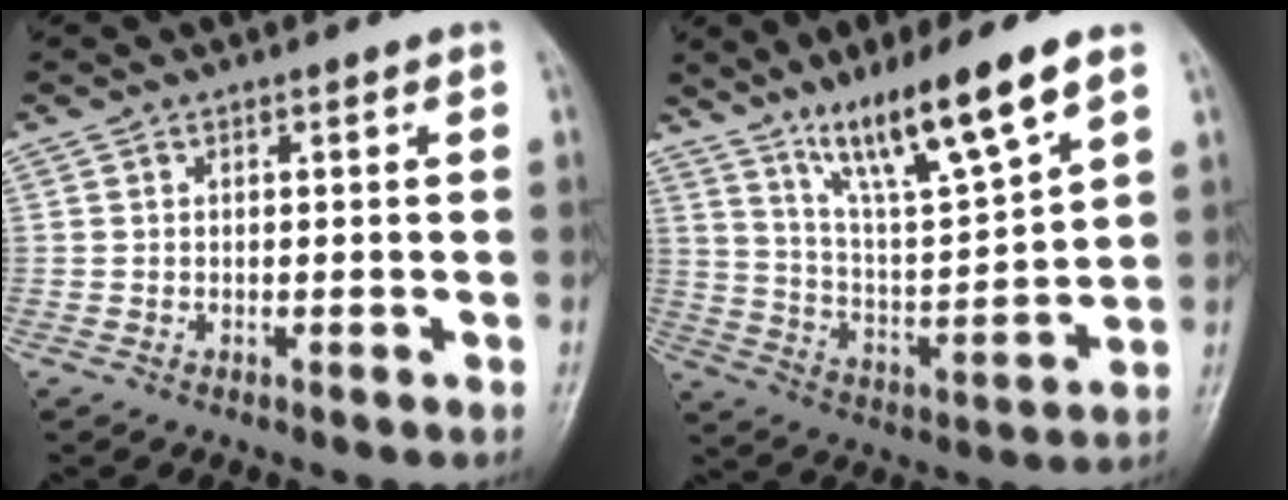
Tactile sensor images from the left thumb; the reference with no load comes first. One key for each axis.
{"total": 15.7, "fx": 10.3, "fy": 1.8, "fz": 11.8, "tx": -0.202, "ty": -0.054, "tz": 0.195}